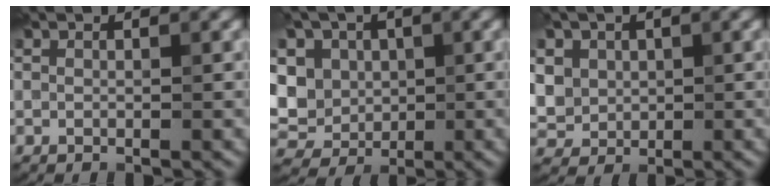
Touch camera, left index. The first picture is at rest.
{"total": 9.5, "force": [1.4, 7.9, 5.1], "torque": [-0.106, 0.019, -0.006]}
{"total": 6.8, "force": [2.2, 5.6, 3.2], "torque": [-0.078, 0.016, 0.029]}